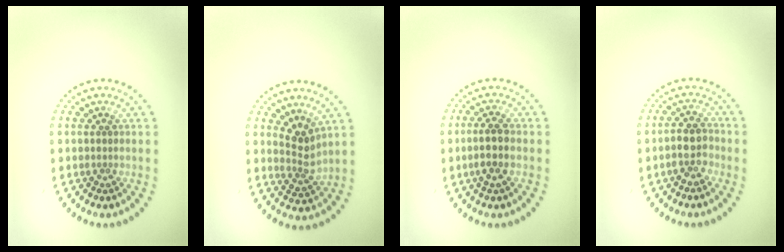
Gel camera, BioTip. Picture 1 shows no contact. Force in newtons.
{"total": 2.6, "press": 2.0, "slide": 1.6}
{"total": 2.4, "press": 2.2, "slide": 0.9}
{"total": 2.7, "press": 2.5, "slide": 1.0}